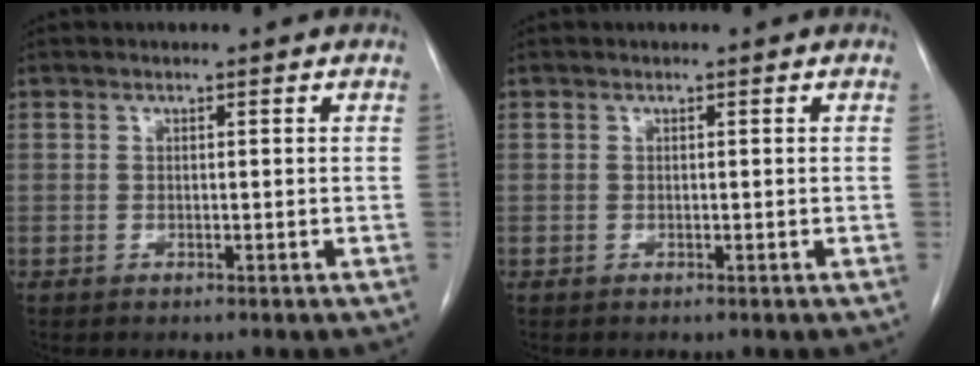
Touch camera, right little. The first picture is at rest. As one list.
[{"total": 0.0}]